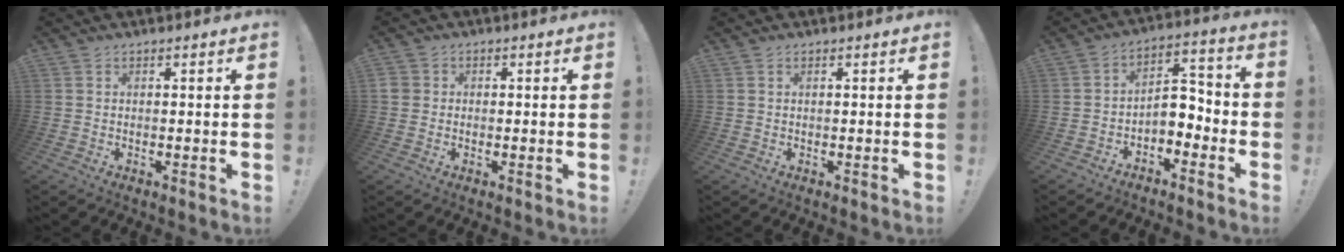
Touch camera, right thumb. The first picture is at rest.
{"total": 2.5, "force": [-0.2, 2.4, 0.8], "torque": [-0.019, 0.011, -0.001]}
{"total": 0.6, "force": [0.3, 0.1, 0.5], "torque": [-0.013, 0.003, 0.006]}
{"total": 6.7, "force": [-3.1, 5.1, 3.1], "torque": [-0.043, 0.019, -0.050]}